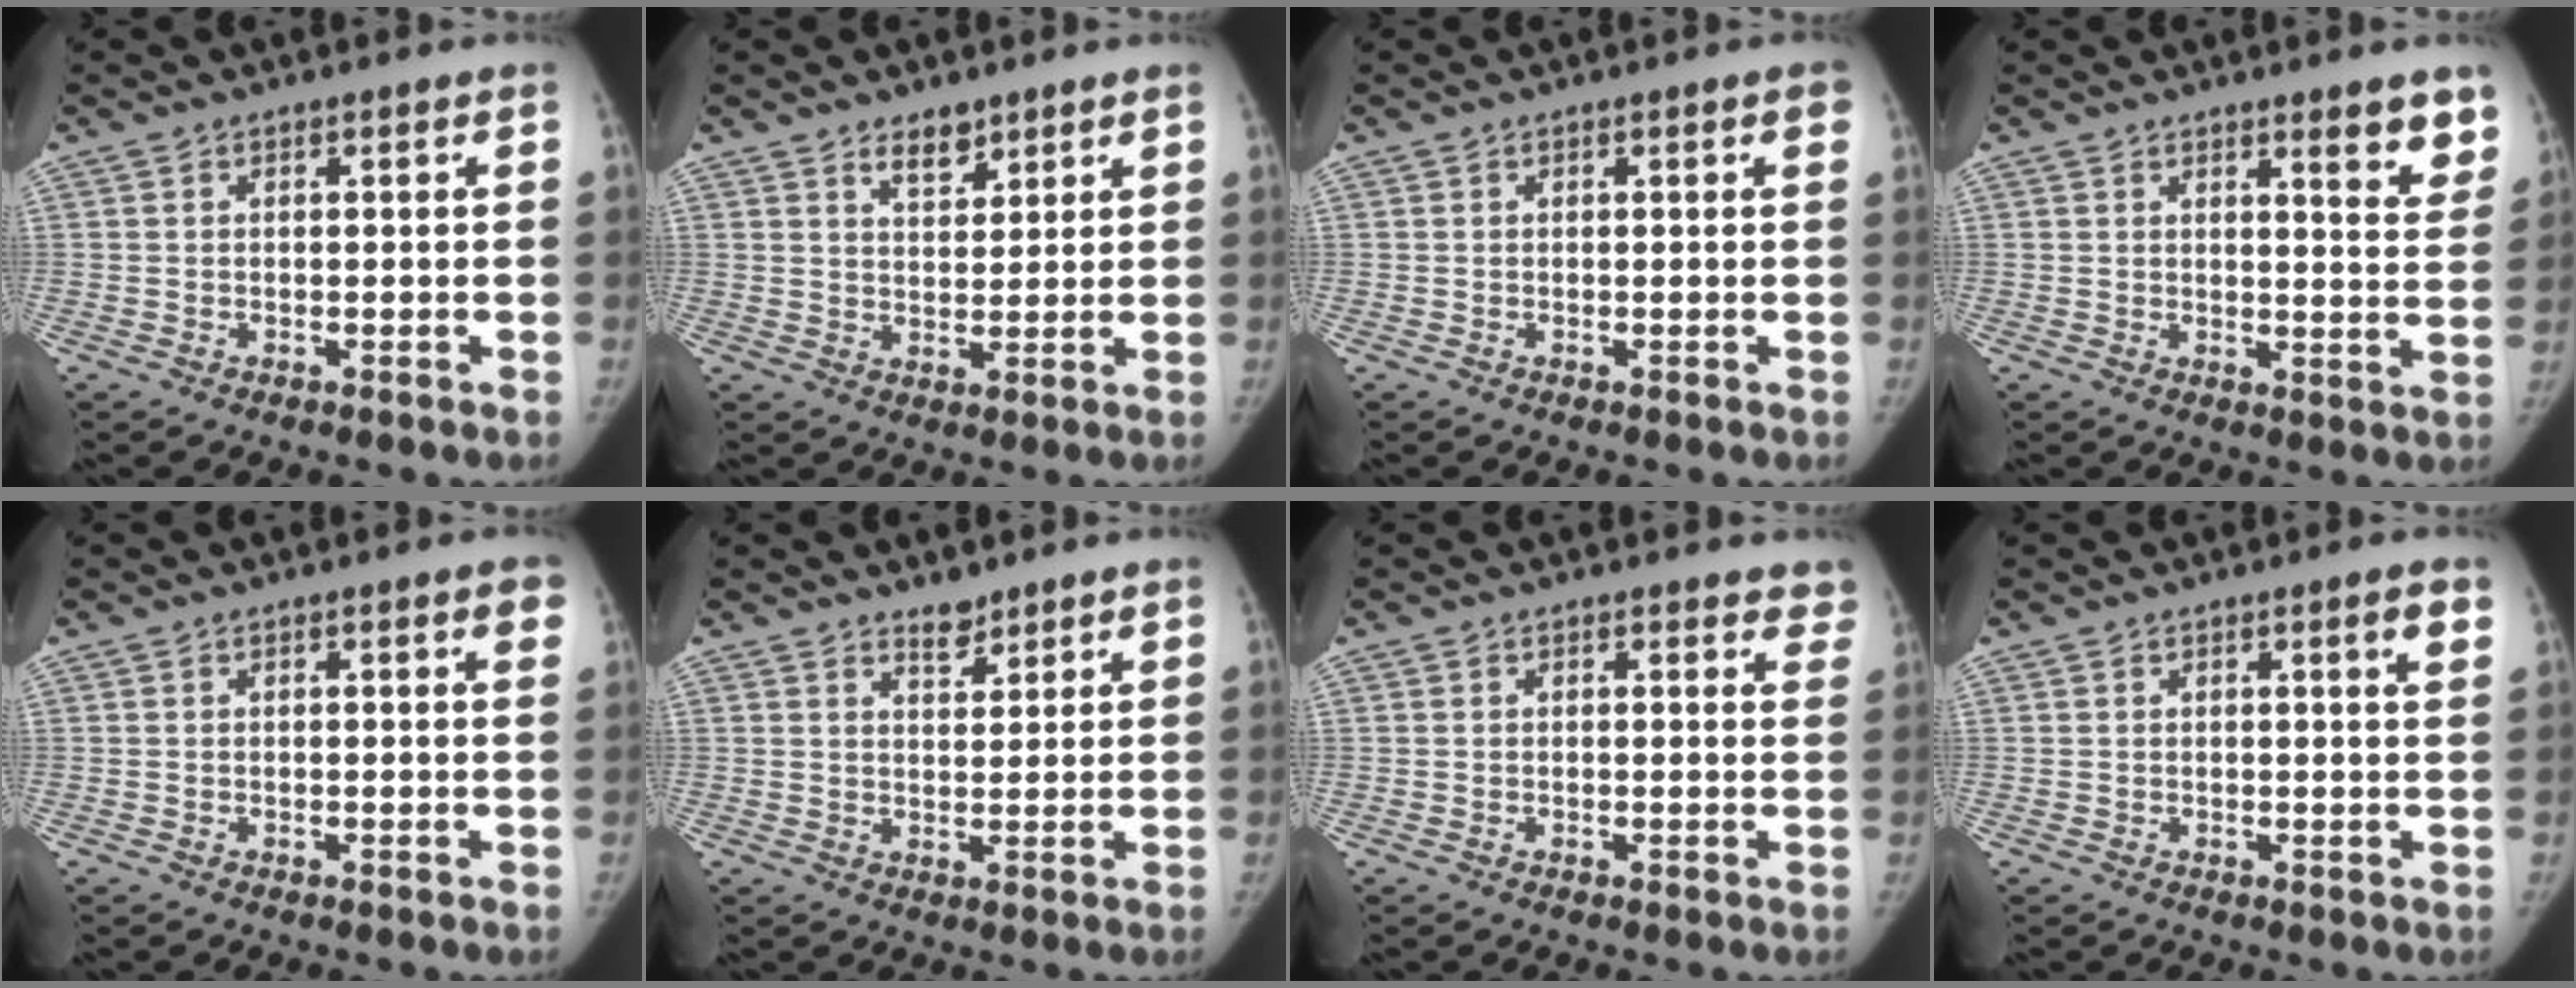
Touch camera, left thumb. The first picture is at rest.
{"total": 4.1, "force": [3.1, 2.1, 1.8], "torque": [-0.010, -0.024, 0.053]}
{"total": 1.2, "force": [0.5, 0.3, 1.0], "torque": [-0.013, 0.001, 0.004]}
{"total": 7.5, "force": [5.0, 1.7, 5.3], "torque": [-0.043, -0.032, 0.061]}
{"total": 2.0, "force": [1.0, 0.5, 1.7], "torque": [-0.013, -0.001, 0.008]}
{"total": 3.0, "force": [2.6, 1.3, 0.9], "torque": [-0.001, -0.021, 0.042]}
{"total": 3.8, "force": [3.2, 1.5, 1.3], "torque": [0.017, -0.012, 0.022]}
{"total": 2.7, "force": [1.5, 0.2, 2.2], "torque": [-0.028, -0.007, 0.019]}